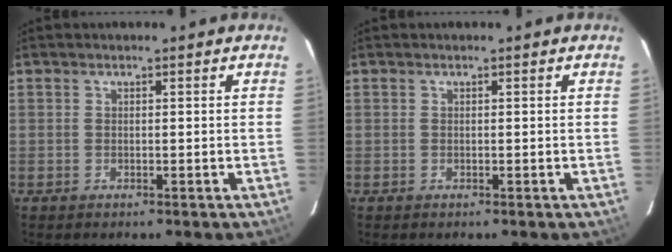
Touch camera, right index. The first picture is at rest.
{"total": 0.0}